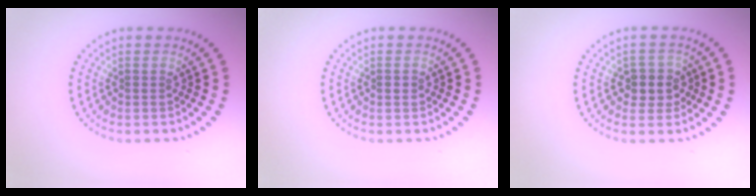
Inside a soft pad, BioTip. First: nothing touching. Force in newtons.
{"total": 0.9, "press": 0.9, "slide": 0.2}
{"total": 2.5, "press": 2.2, "slide": 1.1}